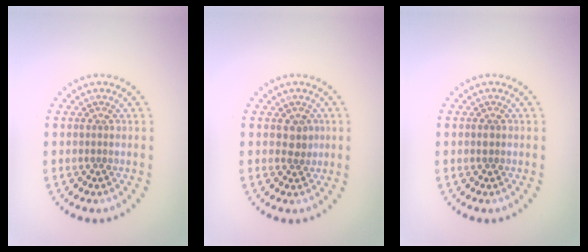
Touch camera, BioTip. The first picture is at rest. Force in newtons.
{"total": 1.5, "press": 1.3, "slide": 0.6}
{"total": 0.7, "press": 0.7, "slide": 0.0}